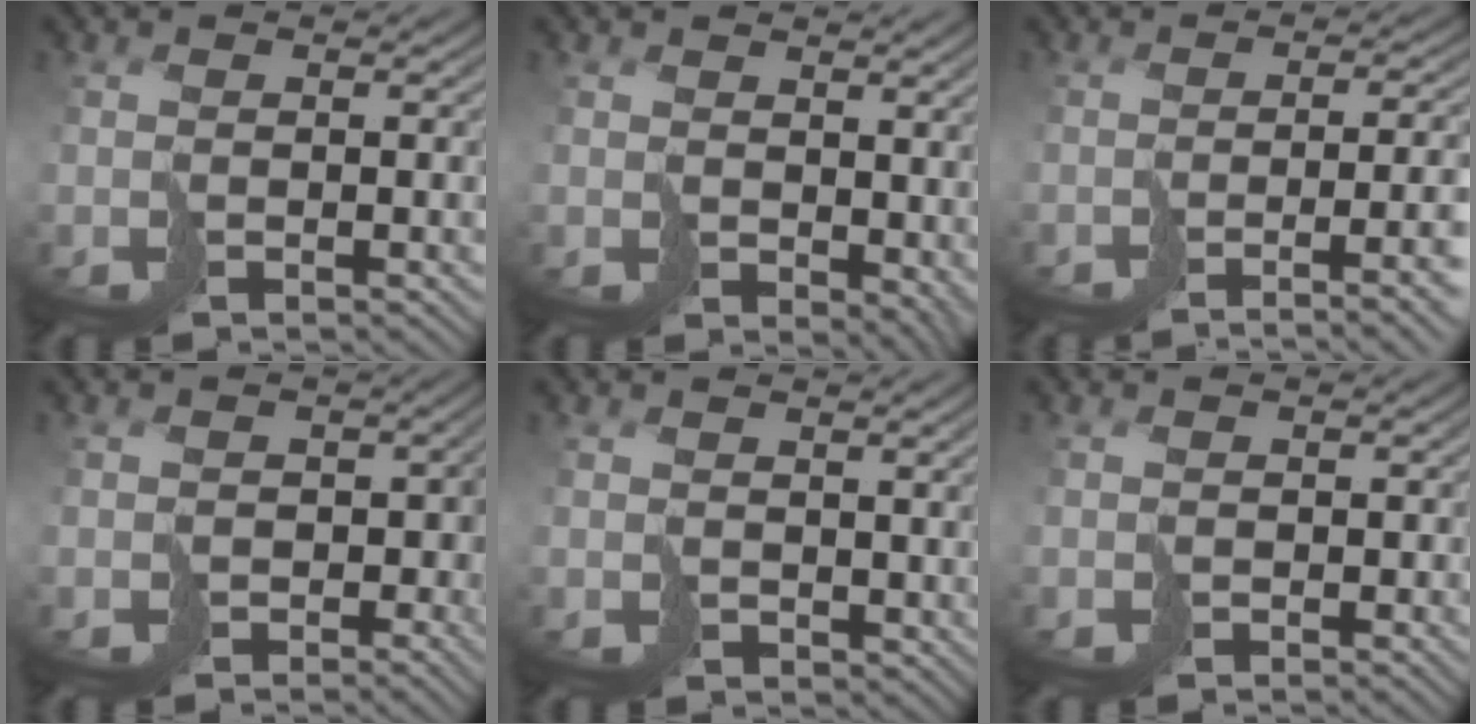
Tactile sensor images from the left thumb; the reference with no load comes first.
{"total": 5.1, "force": [1.4, 3.7, 3.3], "torque": [-0.071, -0.019, 0.035]}
{"total": 9.2, "force": [-3.1, 2.6, 8.3], "torque": [-0.094, -0.009, -0.045]}
{"total": 4.1, "force": [-1.4, 3.5, 1.6], "torque": [-0.032, -0.005, -0.030]}
{"total": 2.1, "force": [1.2, 1.5, 0.8], "torque": [-0.025, -0.002, 0.021]}
{"total": 1.2, "force": [-0.4, 1.2, 0.1], "torque": [-0.006, -0.004, -0.014]}